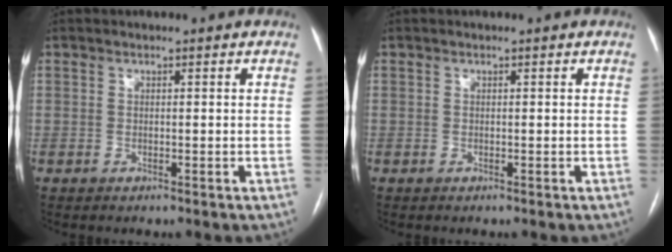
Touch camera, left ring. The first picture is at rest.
{"total": 0.0}